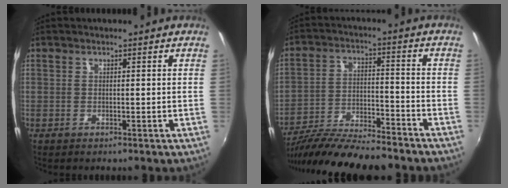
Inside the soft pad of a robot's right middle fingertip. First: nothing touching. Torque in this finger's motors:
{"motor_torque": [1.00, -1.14, 0.64, 0.18]}